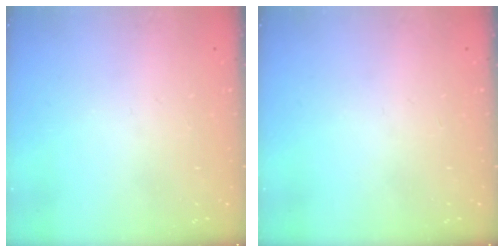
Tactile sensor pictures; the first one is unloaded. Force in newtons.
{"total": 0.0}